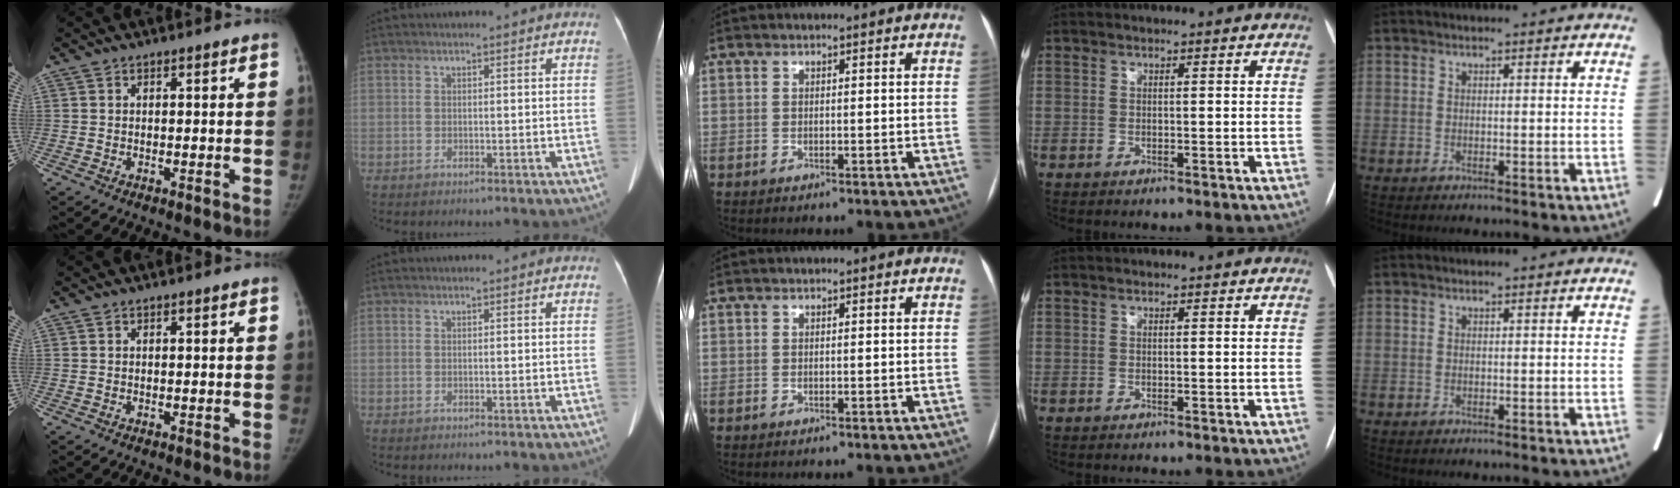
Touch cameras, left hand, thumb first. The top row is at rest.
{}